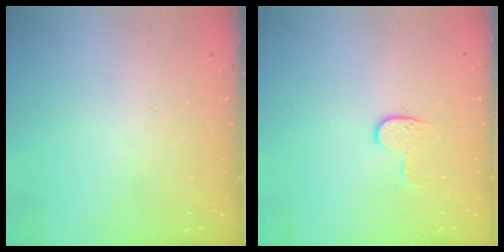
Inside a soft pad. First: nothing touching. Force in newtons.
{"total": 5.8, "press": 5.8, "slide": 0.6}